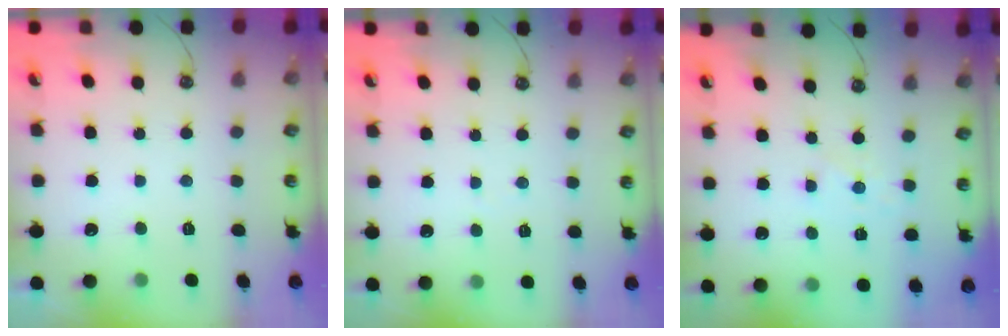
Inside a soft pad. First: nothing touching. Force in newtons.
{"total": 2.6, "press": 2.6, "slide": 0.4}
{"total": 2.7, "press": 2.7, "slide": 0.4}